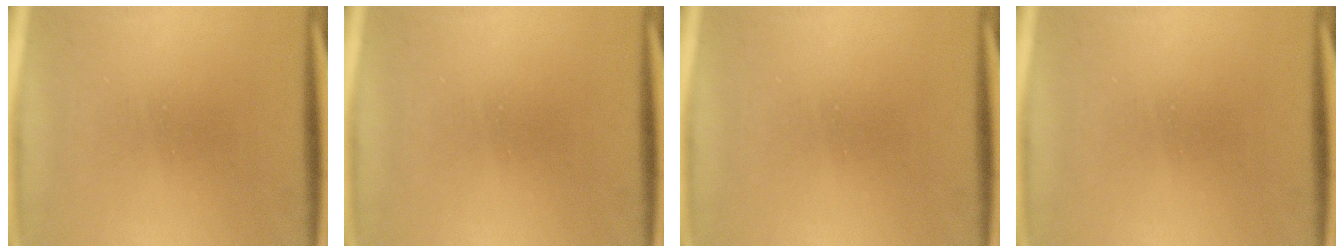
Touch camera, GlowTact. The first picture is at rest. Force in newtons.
{"total": 0.0}
{"total": 0.0}
{"total": 0.0}